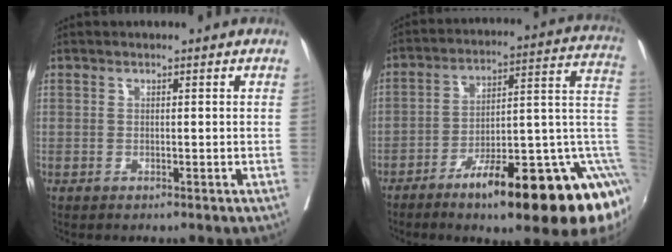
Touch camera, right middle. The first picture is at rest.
{"total": 24.4, "force": [-9.5, 4.7, 22.0], "torque": [-0.190, 0.040, -0.135]}